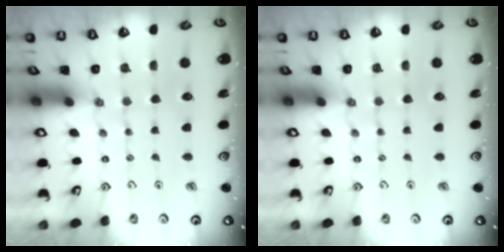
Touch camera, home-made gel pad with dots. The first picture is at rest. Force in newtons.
{"total": 0.0}